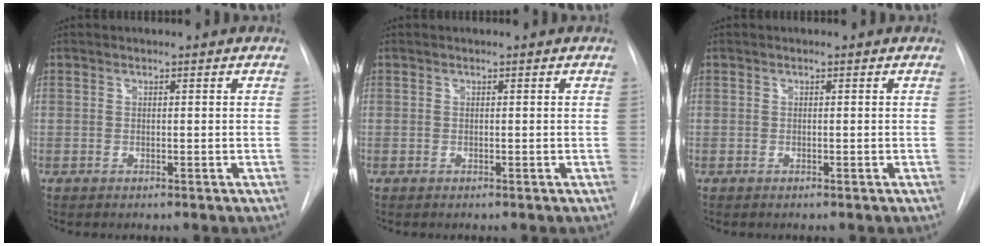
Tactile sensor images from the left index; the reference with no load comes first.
{"total": 0.0}
{"total": 0.0}